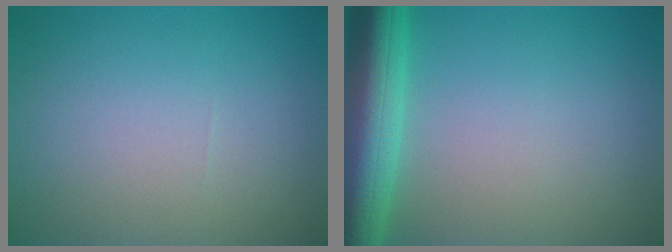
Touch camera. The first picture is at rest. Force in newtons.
{"total": 7.3, "press": 7.3, "slide": 0.4}